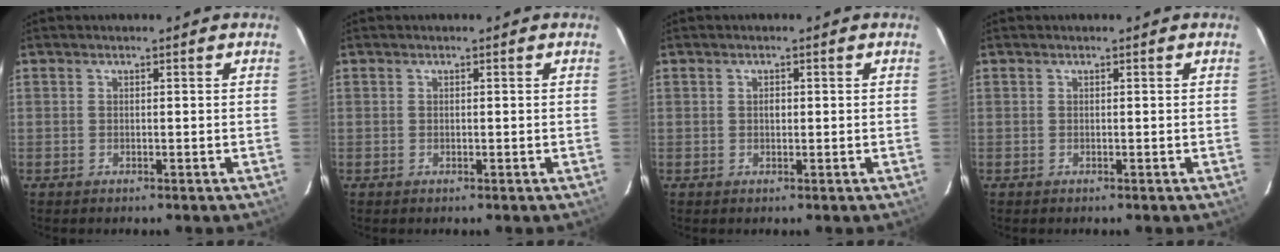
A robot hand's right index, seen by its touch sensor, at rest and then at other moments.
{"total": 0.0}
{"total": 1.0, "force": [0.1, 0.8, 0.7], "torque": [-0.011, 0.004, 0.001]}
{"total": 0.0}